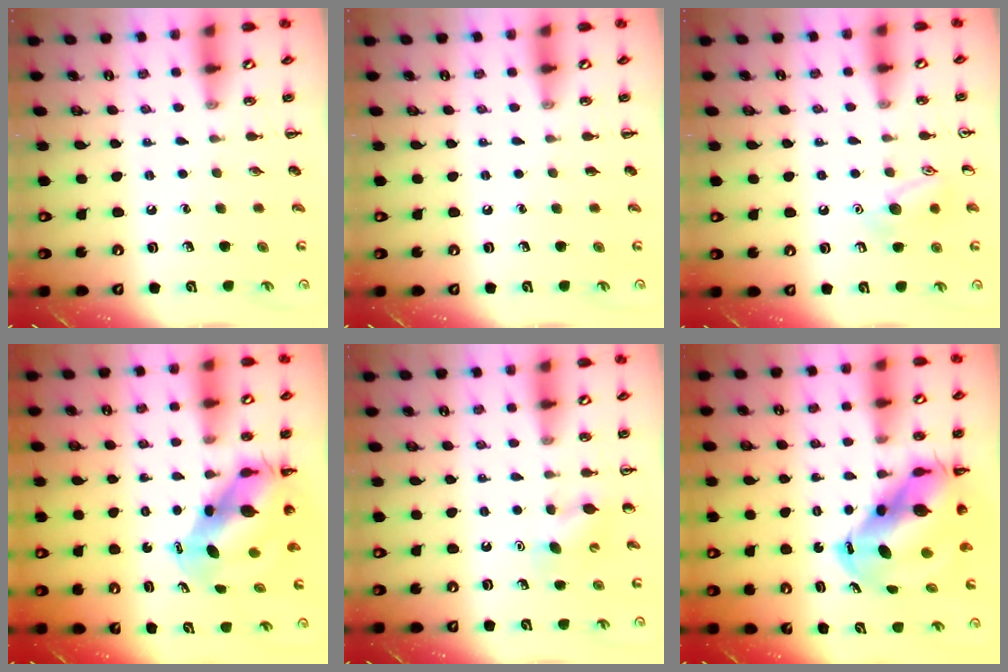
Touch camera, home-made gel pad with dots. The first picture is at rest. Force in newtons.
{"total": 0.0}
{"total": 9.4, "press": 9.4, "slide": 1.0}
{"total": 7.9, "press": 7.6, "slide": 2.3}
{"total": 4.7, "press": 4.6, "slide": 1.1}
{"total": 11.6, "press": 11.3, "slide": 2.9}